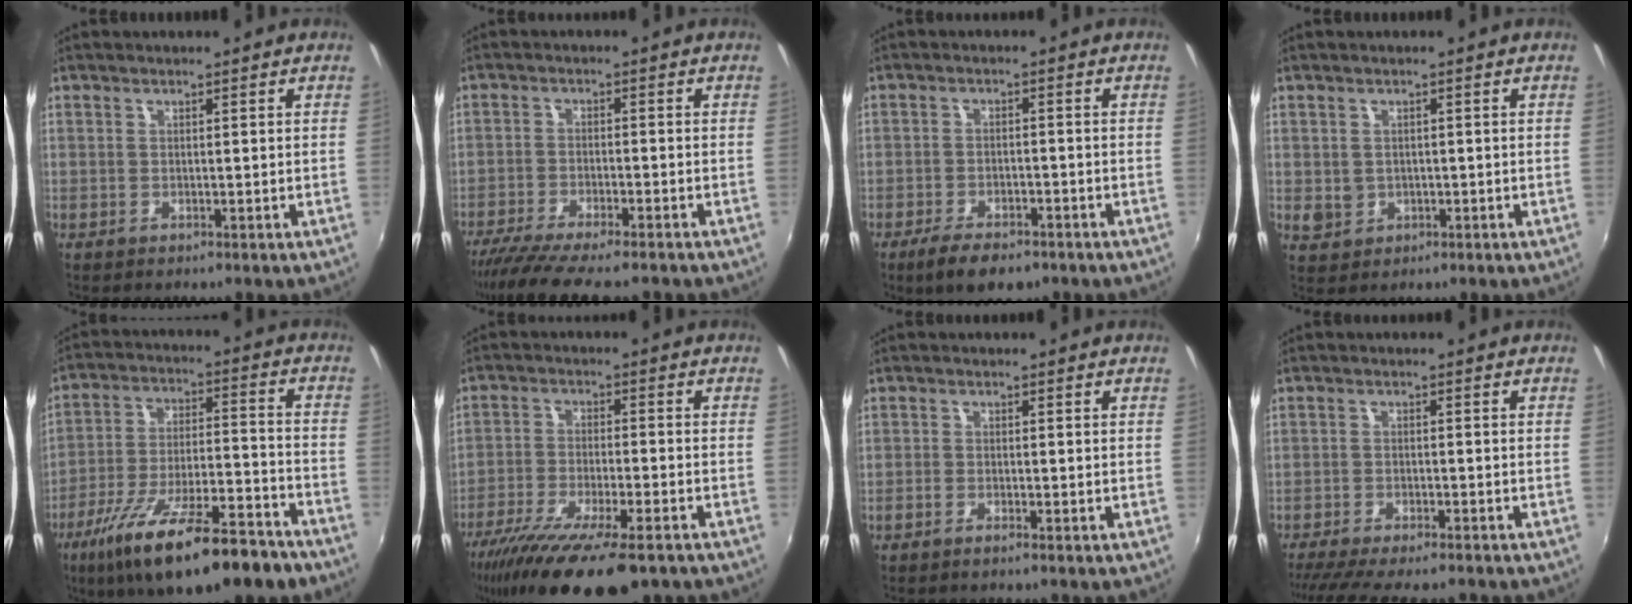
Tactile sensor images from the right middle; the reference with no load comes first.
{"total": 11.5, "force": [-9.7, 1.5, 6.0], "torque": [-0.134, -0.043, -0.161]}
{"total": 7.7, "force": [-5.6, 2.9, 4.5], "torque": [-0.104, -0.016, -0.093]}
{"total": 3.3, "force": [-0.2, 3.0, 1.2], "torque": [-0.019, -0.001, 0.002]}
{"total": 22.0, "force": [-15.2, 5.4, 14.9], "torque": [-0.264, -0.046, -0.235]}
{"total": 18.0, "force": [-13.2, 3.7, 11.7], "torque": [-0.231, -0.065, -0.220]}
{"total": 1.4, "force": [-1.2, 0.1, 0.8], "torque": [-0.022, -0.003, -0.025]}
{"total": 11.2, "force": [-9.8, 1.4, 5.3], "torque": [-0.117, -0.033, -0.154]}